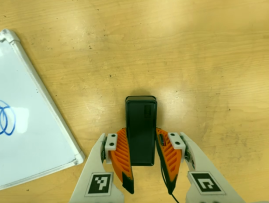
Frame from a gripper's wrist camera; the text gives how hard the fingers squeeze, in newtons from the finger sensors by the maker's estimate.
{"total": 5.8, "left": 4.3, "right": 7.2}